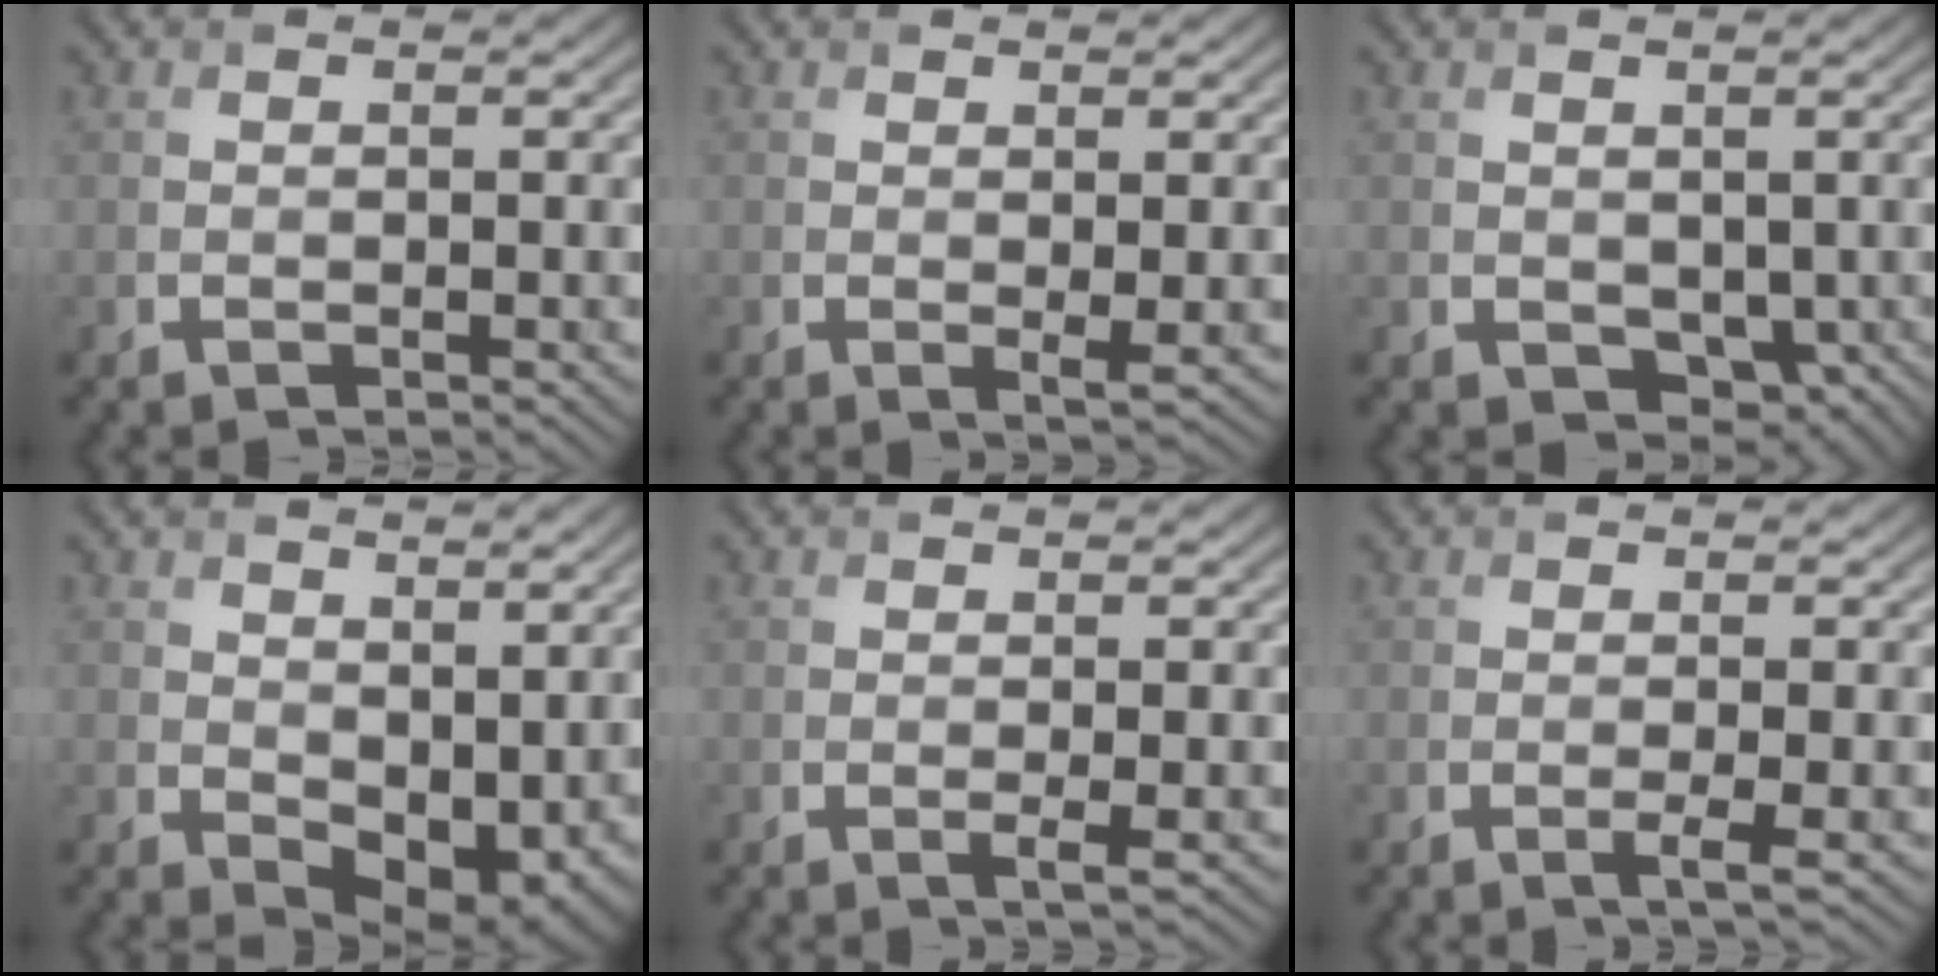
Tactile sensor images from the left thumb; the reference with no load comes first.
{"total": 1.1, "force": [0.6, -0.1, 0.9], "torque": [-0.014, -0.004, 0.009]}
{"total": 3.2, "force": [-0.1, 2.4, 2.1], "torque": [-0.041, -0.015, 0.001]}
{"total": 7.9, "force": [1.8, 5.1, 5.8], "torque": [-0.098, -0.025, 0.048]}
{"total": 1.1, "force": [0.0, 0.0, 1.1], "torque": [-0.023, -0.004, -0.004]}
{"total": 1.5, "force": [-0.3, 0.1, 1.5], "torque": [-0.030, -0.004, -0.008]}